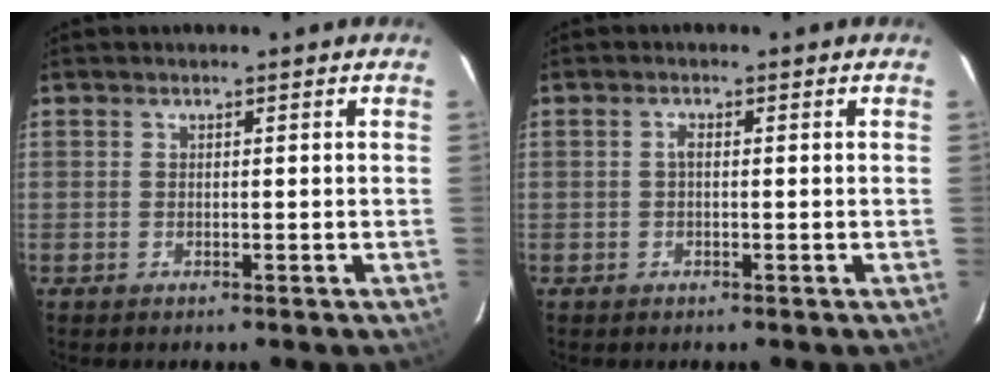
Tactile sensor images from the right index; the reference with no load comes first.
{"total": 0.9, "force": [-0.1, 0.4, 0.8], "torque": [-0.017, 0.005, -0.003]}